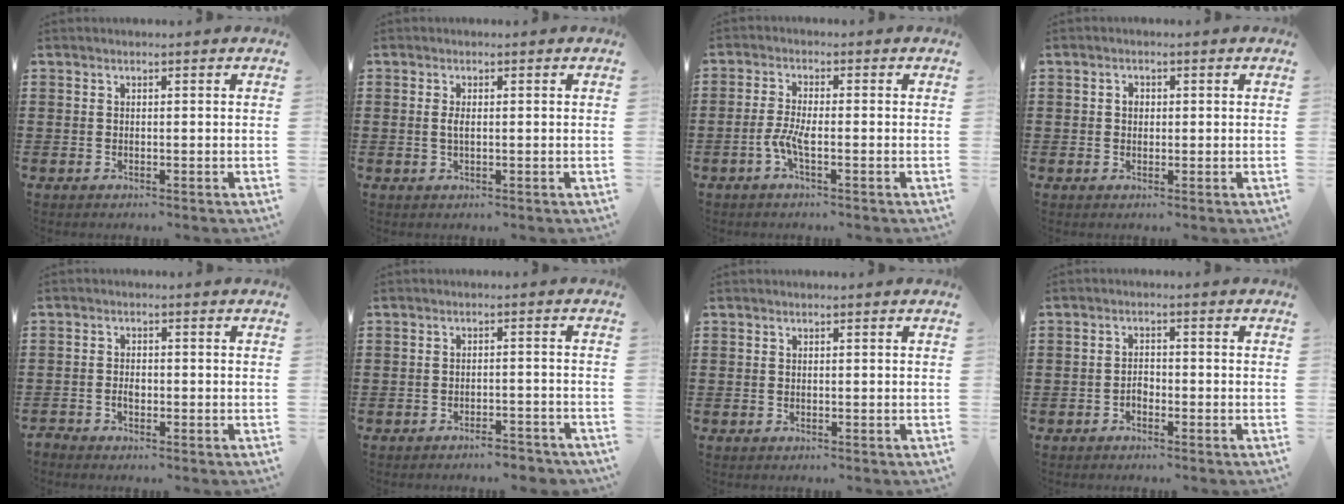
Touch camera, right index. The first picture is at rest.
{"total": 1.6, "force": [0.0, 0.5, 1.5], "torque": [-0.029, 0.002, -0.001]}
{"total": 3.7, "force": [-1.5, 0.8, 3.3], "torque": [-0.077, -0.006, -0.034]}
{"total": 1.3, "force": [0.2, 1.1, 0.8], "torque": [-0.017, 0.008, 0.003]}
{"total": 1.6, "force": [-0.8, 0.9, 1.1], "torque": [-0.022, 0.002, -0.017]}
{"total": 3.0, "force": [-2.9, 0.3, 0.8], "torque": [-0.016, 0.002, -0.060]}
{"total": 0.0}
{"total": 1.8, "force": [-1.0, 1.0, 1.0], "torque": [-0.023, 0.002, -0.020]}